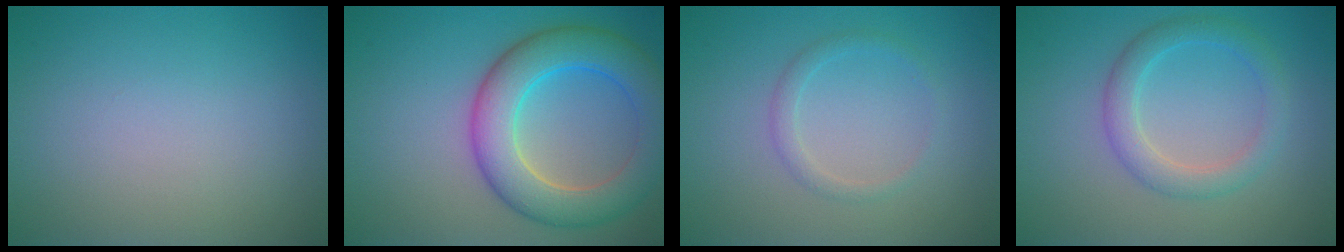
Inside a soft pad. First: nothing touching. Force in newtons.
{"total": 7.6, "press": 7.6, "slide": 0.2}
{"total": 1.4, "press": 1.4, "slide": 0.0}
{"total": 3.1, "press": 3.1, "slide": 0.2}